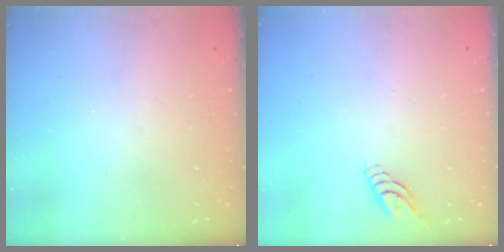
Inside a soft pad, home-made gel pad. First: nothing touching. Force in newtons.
{"total": 5.3, "press": 5.3, "slide": 0.1}